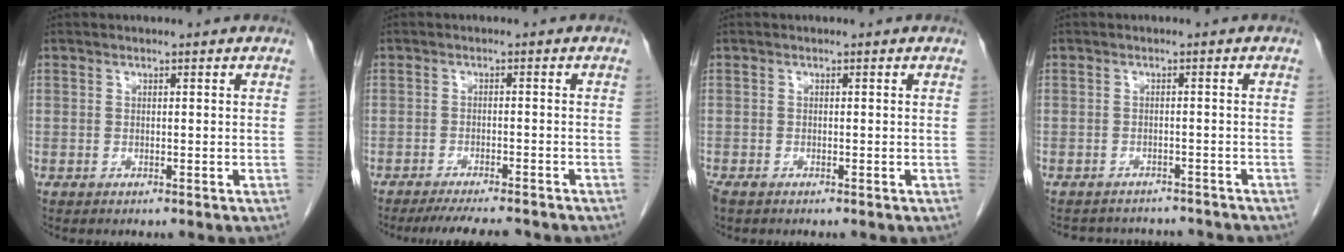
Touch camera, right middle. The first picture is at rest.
{"total": 8.9, "force": [-7.9, 1.0, 3.9], "torque": [-0.053, -0.014, -0.112]}
{"total": 1.5, "force": [-1.1, 0.6, 0.8], "torque": [-0.019, -0.005, -0.018]}
{"total": 8.6, "force": [-8.0, 2.6, 1.5], "torque": [-0.026, 0.013, -0.092]}